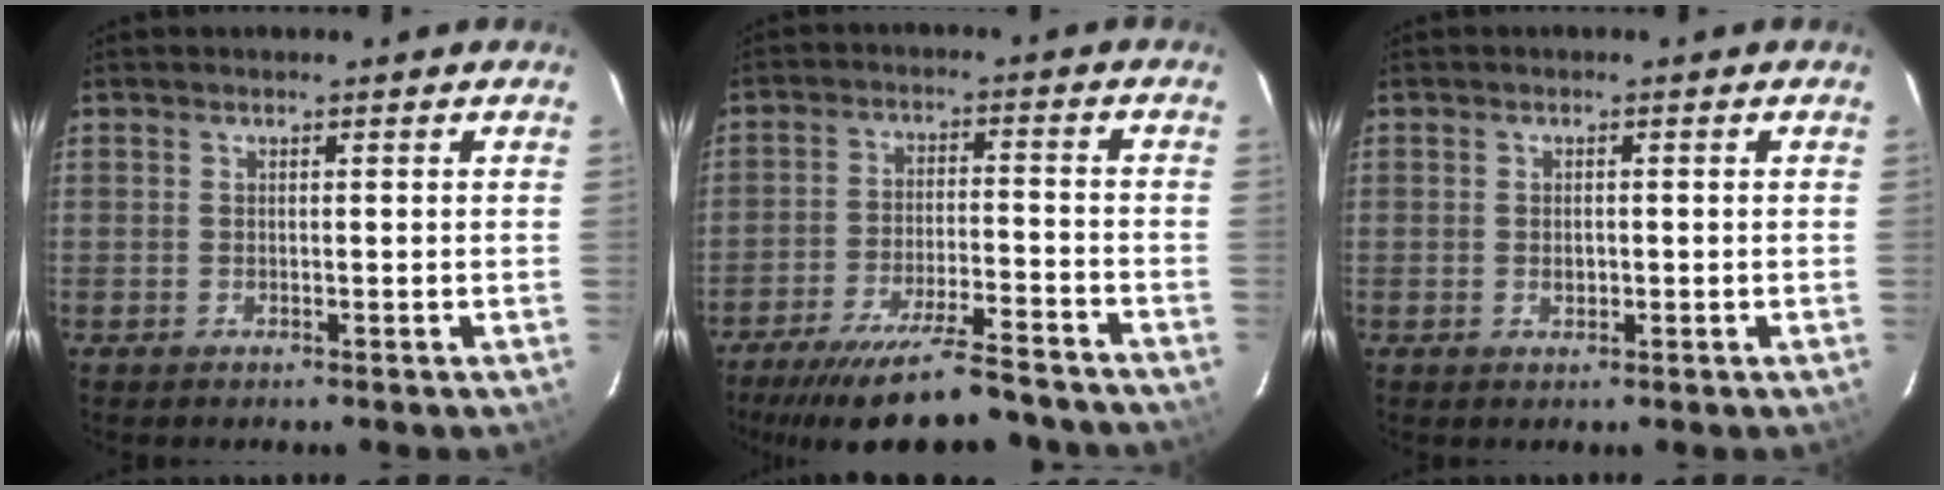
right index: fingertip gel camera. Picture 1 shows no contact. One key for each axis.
{"total": 18.0, "fx": -15.6, "fy": 2.8, "fz": 8.4, "tx": -0.160, "ty": -0.017, "tz": -0.229}
{"total": 1.2, "fx": -0.2, "fy": 0.9, "fz": 0.8, "tx": -0.013, "ty": 0.002, "tz": -0.003}